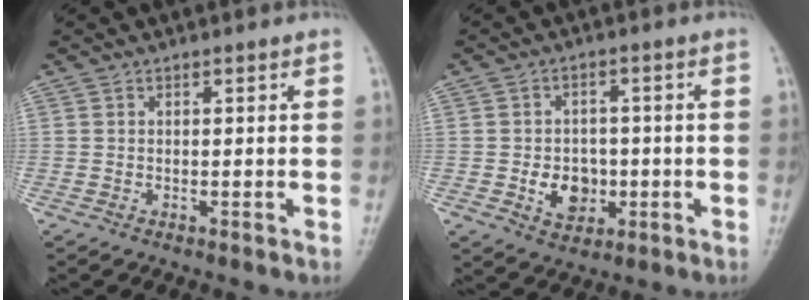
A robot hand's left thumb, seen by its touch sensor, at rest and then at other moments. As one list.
[{"total": 6.8, "force": [-1.4, 5.4, 4.0], "torque": [-0.027, 0.007, -0.017]}]